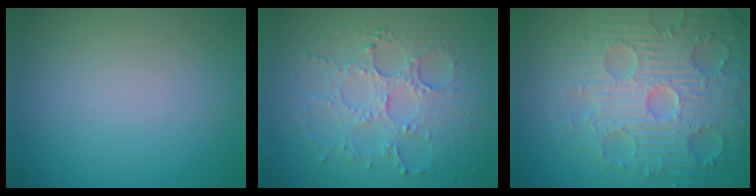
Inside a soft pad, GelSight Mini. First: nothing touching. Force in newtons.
{"total": 5.4, "press": 3.8, "slide": 3.9}
{"total": 8.4, "press": 6.4, "slide": 5.5}